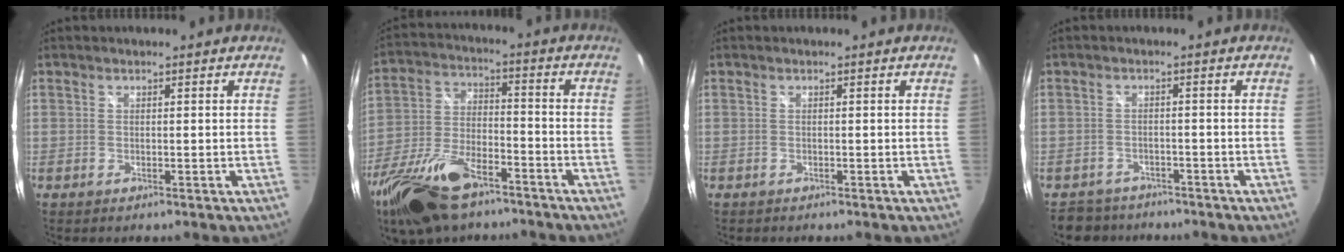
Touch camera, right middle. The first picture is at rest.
{"total": 19.0, "force": [-12.9, 8.2, 11.3], "torque": [-0.247, -0.025, -0.234]}
{"total": 0.0}
{"total": 6.0, "force": [-5.1, 3.2, 0.8], "torque": [-0.032, 0.003, -0.079]}